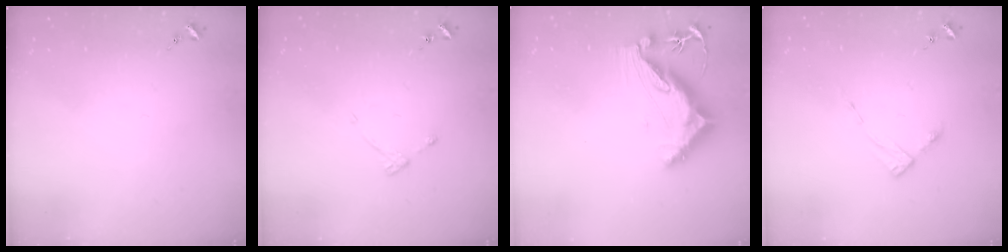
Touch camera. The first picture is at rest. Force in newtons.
{"total": 4.8, "press": 4.7, "slide": 0.5}
{"total": 9.9, "press": 9.8, "slide": 1.1}
{"total": 2.8, "press": 2.8, "slide": 0.4}